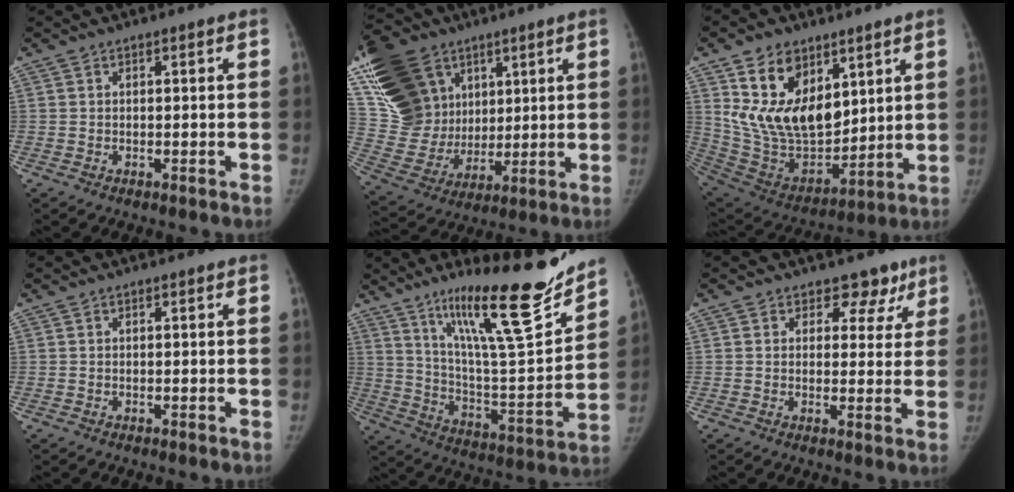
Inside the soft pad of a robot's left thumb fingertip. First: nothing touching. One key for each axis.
{"total": 25.2, "fx": 11.9, "fy": 18.6, "fz": 12.1, "tx": -0.249, "ty": 0.003, "tz": 0.244}
{"total": 19.9, "fx": 8.6, "fy": 12.4, "fz": 13.0, "tx": -0.198, "ty": -0.048, "tz": 0.181}
{"total": 0.0}
{"total": 23.7, "fx": 16.9, "fy": 3.6, "fz": 16.2, "tx": -0.232, "ty": -0.094, "tz": 0.285}
{"total": 5.7, "fx": 3.9, "fy": 4.0, "fz": 1.0, "tx": 0.026, "ty": -0.019, "tz": 0.043}